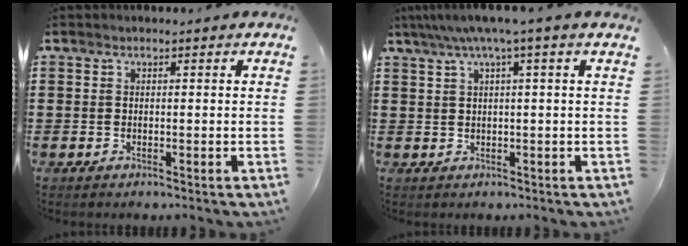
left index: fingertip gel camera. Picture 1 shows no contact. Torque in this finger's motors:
{"motor_torque": [1.39, -0.74, 0.71, 0.20]}